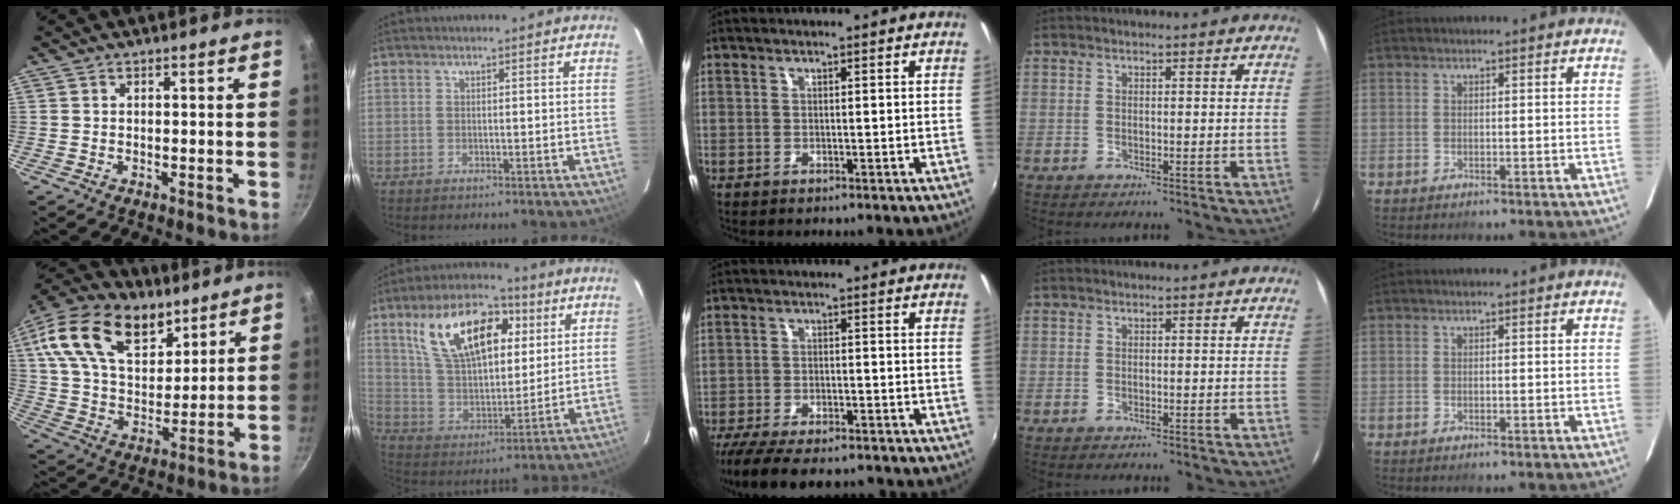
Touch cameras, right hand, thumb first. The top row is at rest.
{"thumb": {"total": 22.0, "force": [11.2, 13.4, 13.3], "torque": [-0.215, -0.030, 0.192]}, "index": {"total": 19.6, "force": [8.1, 10.3, 14.7], "torque": [-0.269, 0.033, 0.150]}, "middle": {"total": 14.0, "force": [-11.6, 3.8, 6.8], "torque": [-0.146, -0.036, -0.186]}}